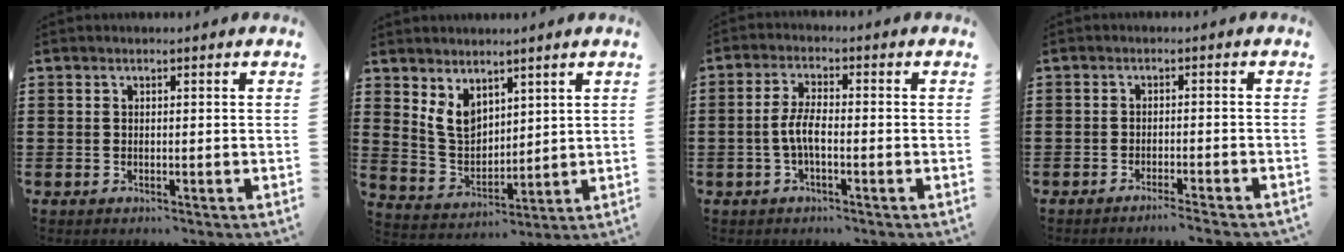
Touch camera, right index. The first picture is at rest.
{"total": 6.0, "force": [3.6, 3.8, 3.0], "torque": [-0.082, -0.002, 0.066]}
{"total": 4.3, "force": [-1.1, 1.3, 3.9], "torque": [-0.099, -0.005, -0.029]}
{"total": 2.0, "force": [-1.8, -0.4, 0.7], "torque": [-0.012, 0.001, -0.036]}